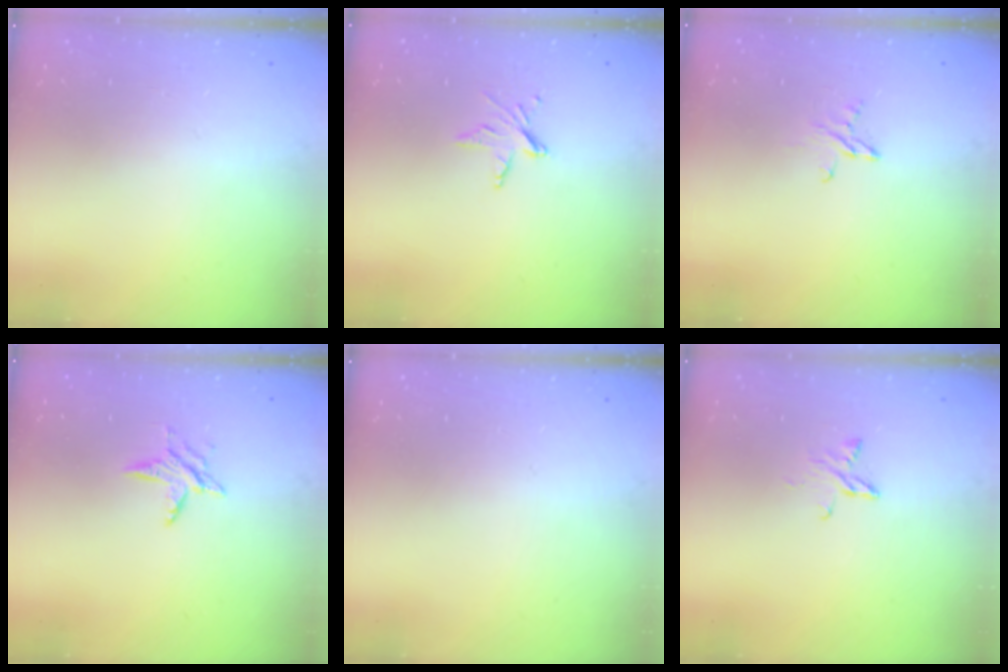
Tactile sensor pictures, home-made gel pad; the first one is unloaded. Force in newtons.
{"total": 5.4, "press": 5.4, "slide": 0.2}
{"total": 3.4, "press": 3.4, "slide": 0.4}
{"total": 4.6, "press": 4.6, "slide": 0.6}
{"total": 0.0}
{"total": 3.9, "press": 3.9, "slide": 0.3}